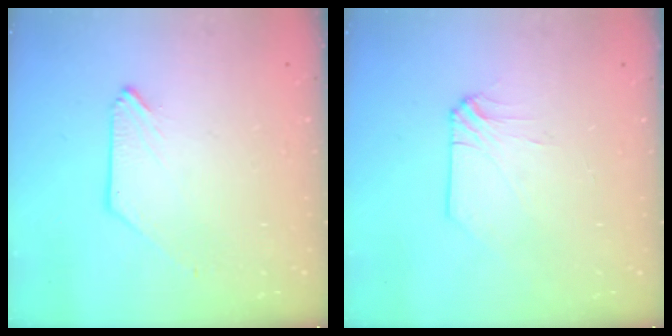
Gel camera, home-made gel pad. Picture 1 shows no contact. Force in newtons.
{"total": 2.8, "press": 2.7, "slide": 0.6}